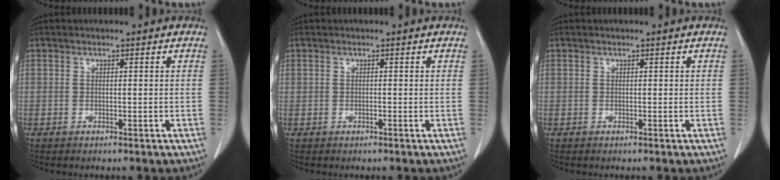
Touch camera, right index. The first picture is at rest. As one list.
[{"total": 0.0}, {"total": 0.0}]